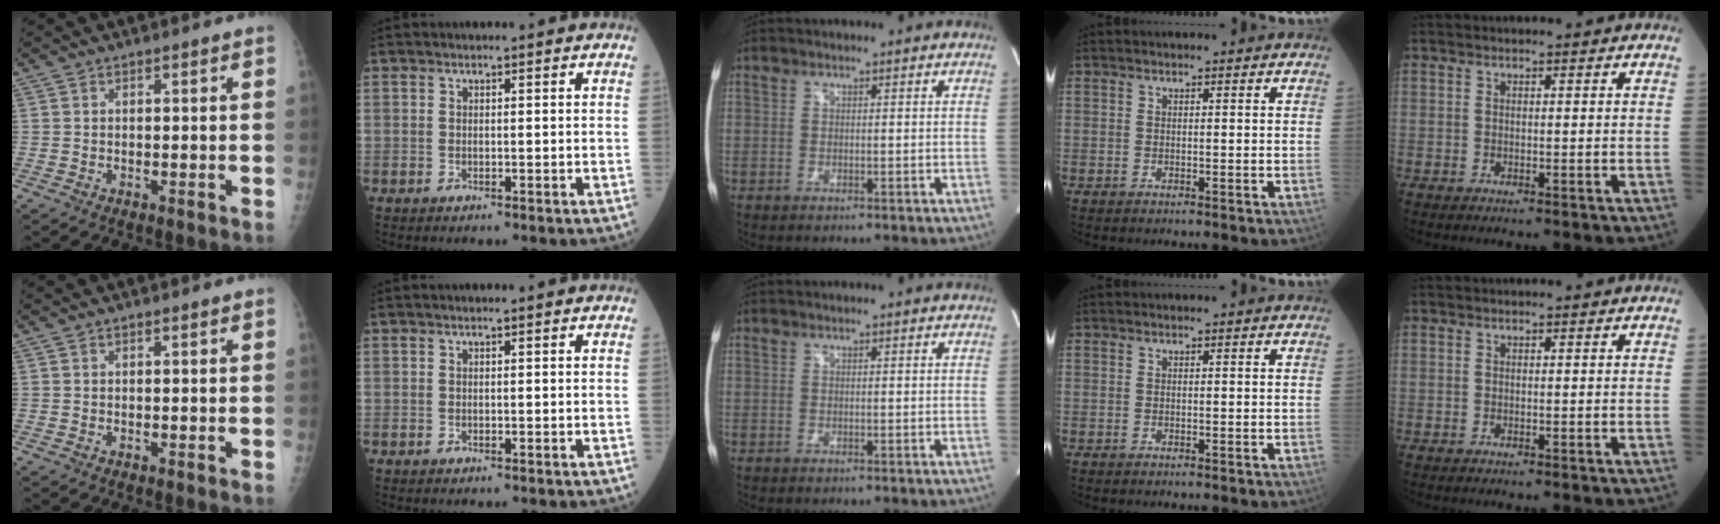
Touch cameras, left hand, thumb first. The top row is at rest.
{}